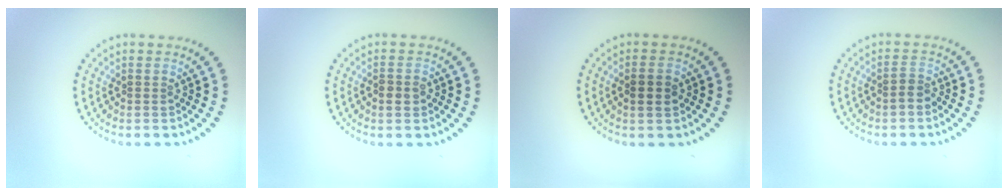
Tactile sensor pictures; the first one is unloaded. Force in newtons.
{"total": 1.6, "press": 1.4, "slide": 0.7}
{"total": 1.8, "press": 1.8, "slide": 0.3}
{"total": 1.6, "press": 1.3, "slide": 0.9}